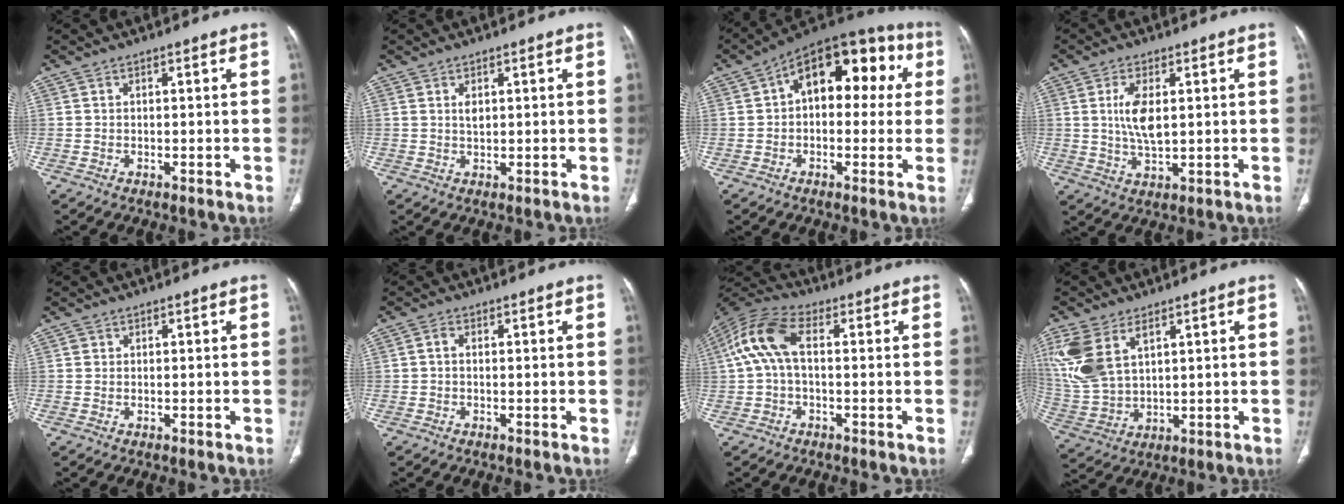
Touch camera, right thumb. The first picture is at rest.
{"total": 1.7, "force": [0.6, 1.0, 1.3], "torque": [-0.020, -0.003, 0.012]}
{"total": 17.4, "force": [3.6, 10.2, 13.6], "torque": [-0.133, 0.047, 0.038]}
{"total": 6.9, "force": [1.2, 3.2, 6.1], "torque": [-0.122, -0.008, 0.024]}
{"total": 0.7, "force": [0.1, 0.7, 0.2], "torque": [0.001, 0.003, 0.002]}
{"total": 1.2, "force": [-0.2, 0.8, 0.9], "torque": [-0.013, 0.004, -0.006]}
{"total": 10.3, "force": [0.8, 5.5, 8.6], "torque": [-0.188, 0.034, 0.006]}
{"total": 13.9, "force": [5.9, 8.1, 9.7], "torque": [-0.226, -0.008, 0.133]}